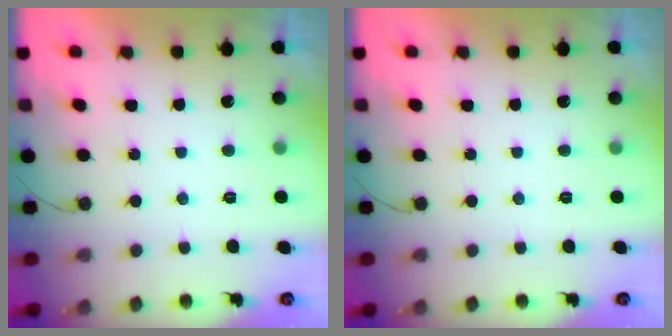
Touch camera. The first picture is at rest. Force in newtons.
{"total": 0.0}